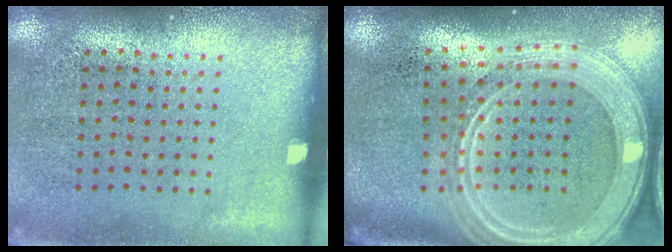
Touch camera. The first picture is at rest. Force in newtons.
{"total": 3.1, "press": 2.5, "slide": 1.8}